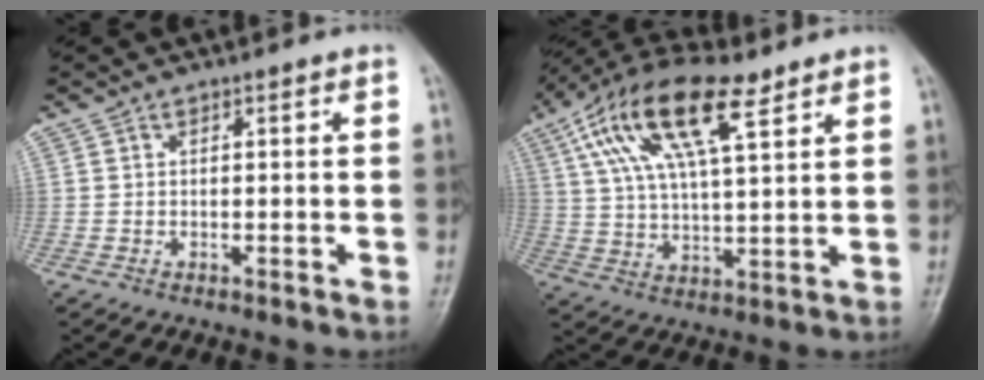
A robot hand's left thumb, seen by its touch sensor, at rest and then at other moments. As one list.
[{"total": 17.3, "force": [8.7, 6.4, 13.5], "torque": [-0.243, 0.002, 0.159]}]